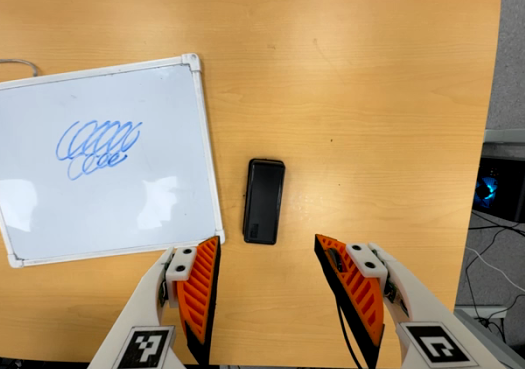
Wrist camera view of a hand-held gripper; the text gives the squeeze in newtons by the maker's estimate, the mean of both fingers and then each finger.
{"total": 0.0}